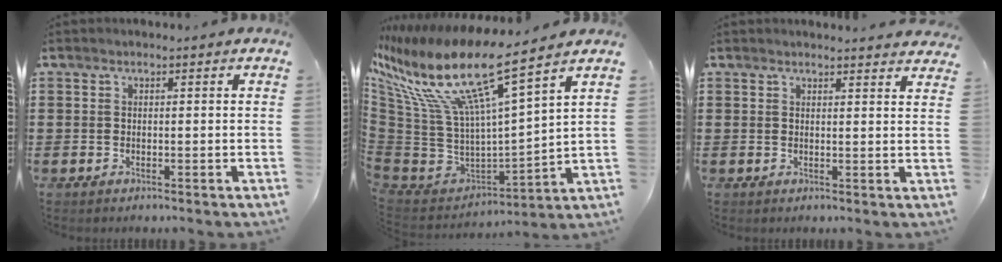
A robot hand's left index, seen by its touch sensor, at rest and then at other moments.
{"total": 15.0, "force": [8.4, 3.1, 12.1], "torque": [-0.270, -0.064, 0.127]}
{"total": 2.0, "force": [2.0, -0.1, 0.3], "torque": [-0.003, -0.008, 0.036]}